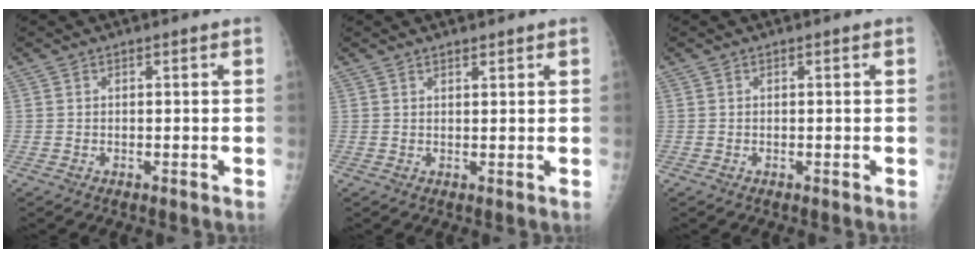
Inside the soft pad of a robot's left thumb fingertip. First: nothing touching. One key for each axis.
{"total": 1.7, "fx": 1.4, "fy": 0.5, "fz": 0.7, "tx": -0.004, "ty": -0.008, "tz": 0.021}
{"total": 0.0}